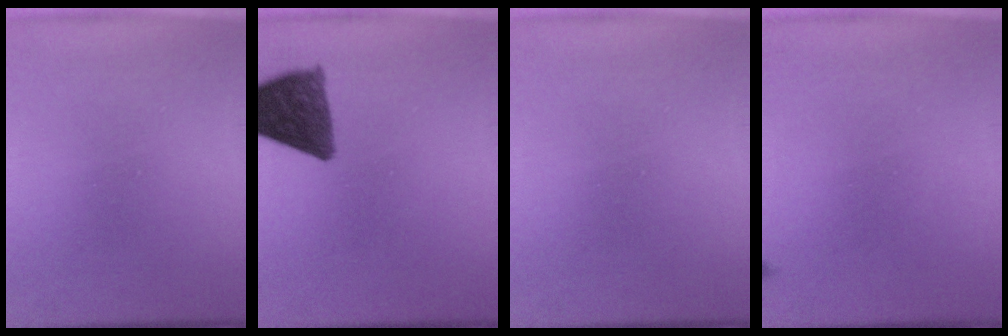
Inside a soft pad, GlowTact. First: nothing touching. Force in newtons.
{"total": 10.0}
{"total": 0.0}
{"total": 0.6}